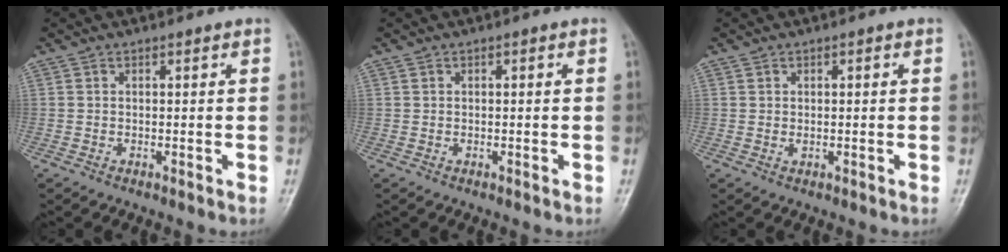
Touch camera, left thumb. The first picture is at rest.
{"total": 0.0}
{"total": 0.8, "force": [0.0, 0.5, 0.6], "torque": [-0.012, 0.001, 0.001]}